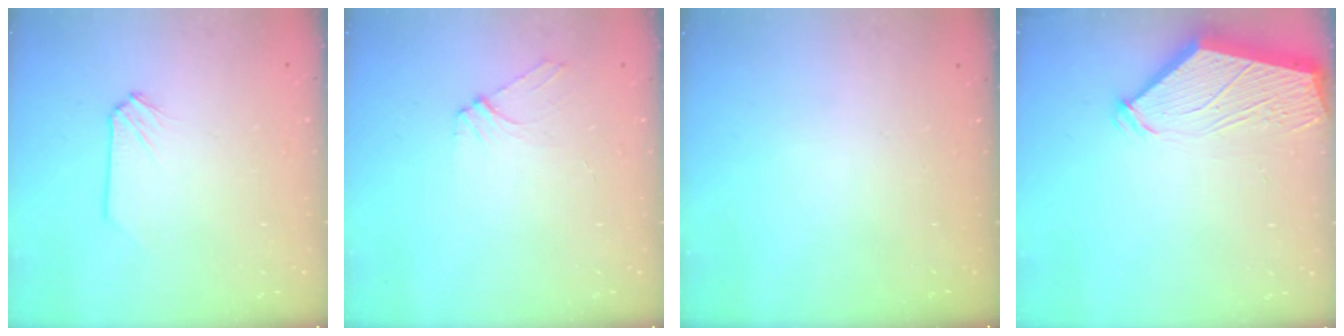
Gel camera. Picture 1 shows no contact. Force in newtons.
{"total": 4.3, "press": 4.2, "slide": 0.6}
{"total": 0.0}
{"total": 5.3, "press": 5.3, "slide": 0.6}